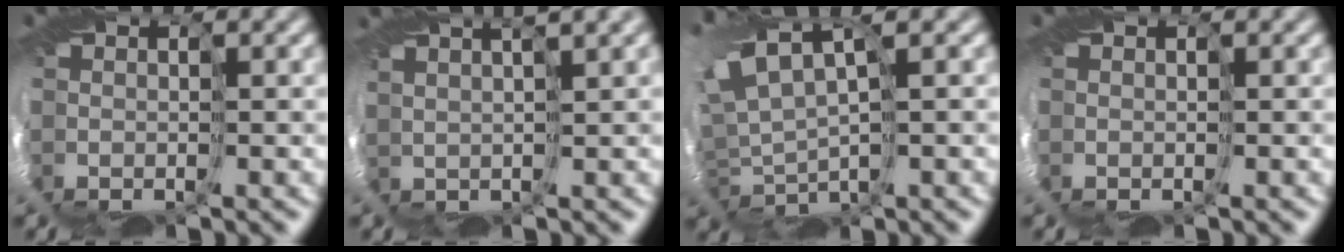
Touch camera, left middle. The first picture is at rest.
{"total": 3.2, "force": [2.4, -2.0, 0.8], "torque": [0.010, 0.019, 0.016]}
{"total": 2.9, "force": [1.4, -0.1, 2.5], "torque": [-0.068, -0.005, 0.022]}
{"total": 0.0}